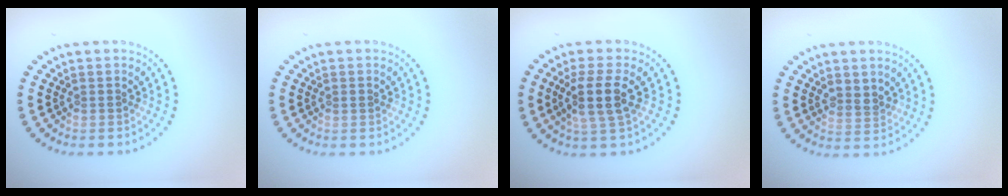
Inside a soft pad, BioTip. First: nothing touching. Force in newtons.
{"total": 0.6, "press": 0.6, "slide": 0.2}
{"total": 3.4, "press": 3.0, "slide": 1.5}
{"total": 1.8, "press": 1.6, "slide": 0.9}